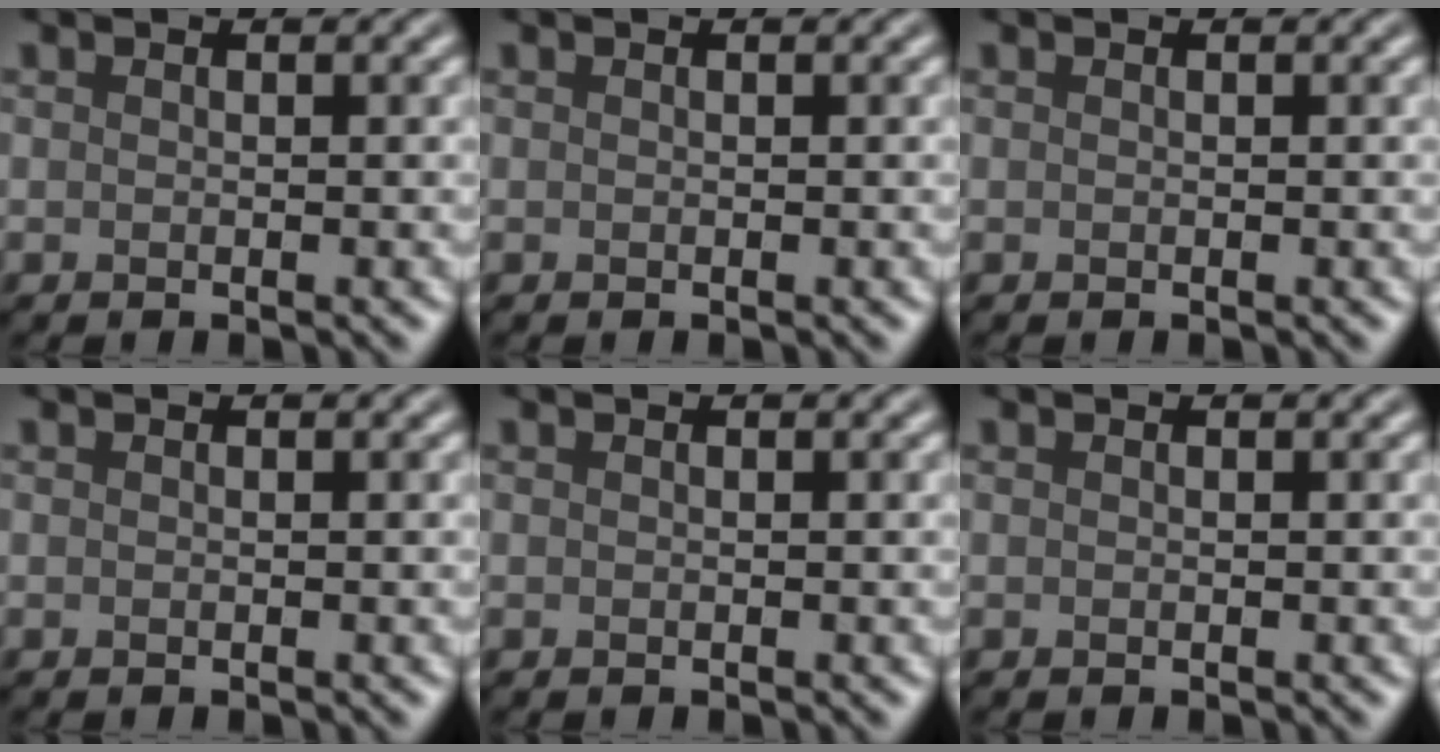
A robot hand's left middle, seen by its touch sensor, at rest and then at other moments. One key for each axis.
{"total": 0.0}
{"total": 0.0}
{"total": 0.0}
{"total": 0.0}
{"total": 0.0}